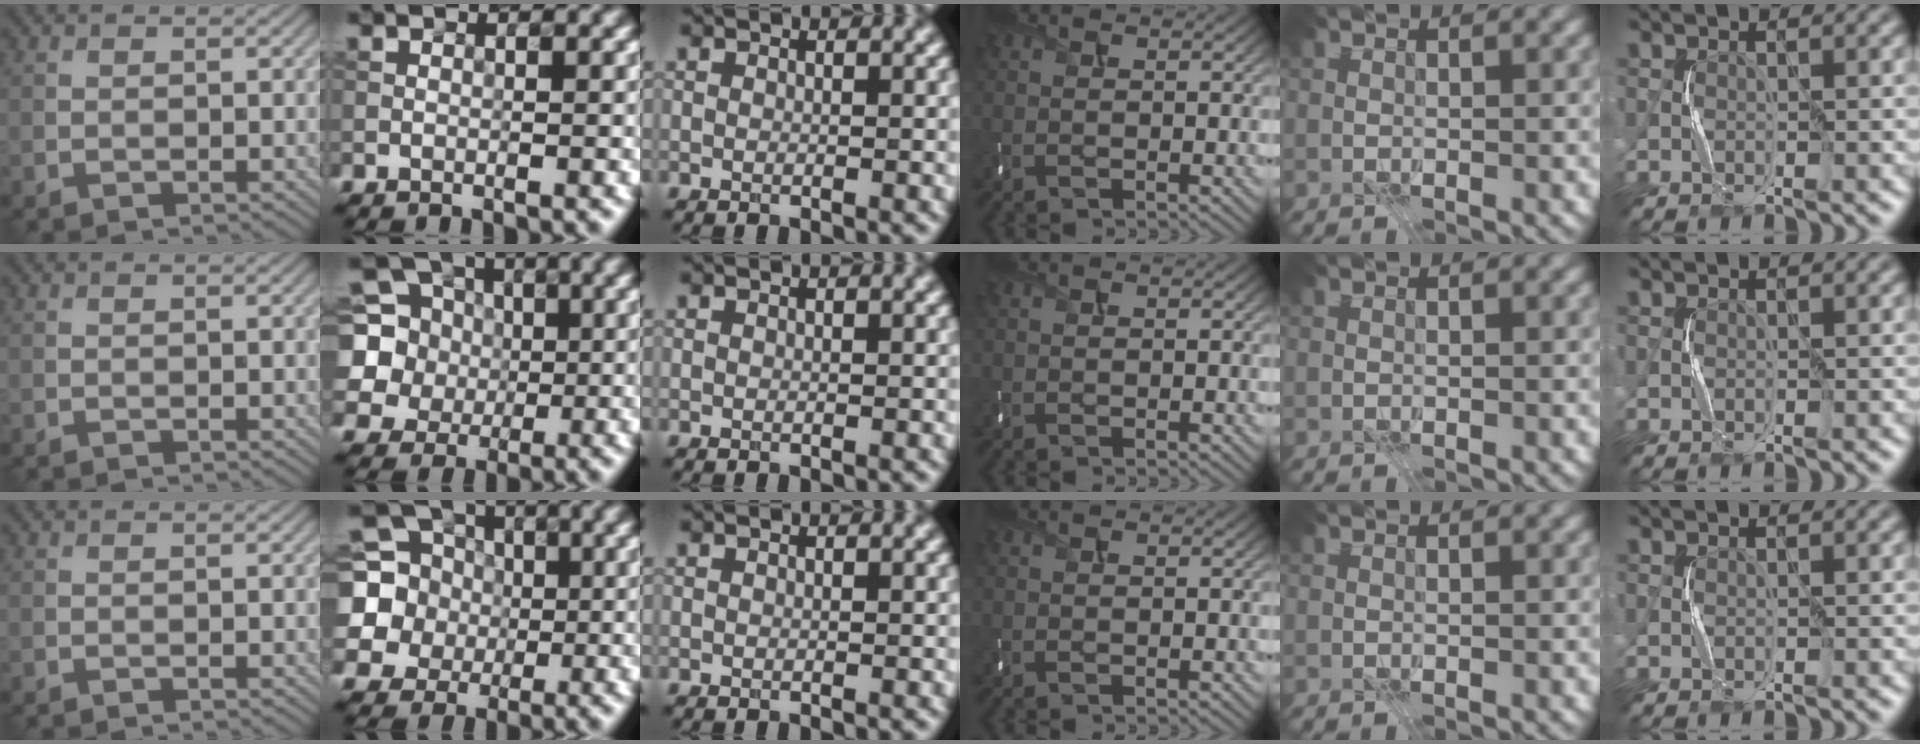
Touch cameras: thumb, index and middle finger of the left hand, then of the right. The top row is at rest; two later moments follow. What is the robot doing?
{"motion": "press", "object": "keyboard"}